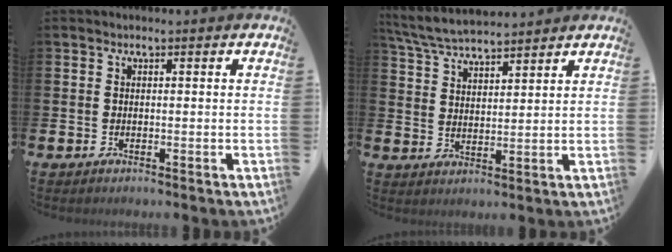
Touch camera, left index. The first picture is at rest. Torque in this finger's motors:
{"motor_torque": [0.93, -1.21, 0.45, 0.07]}